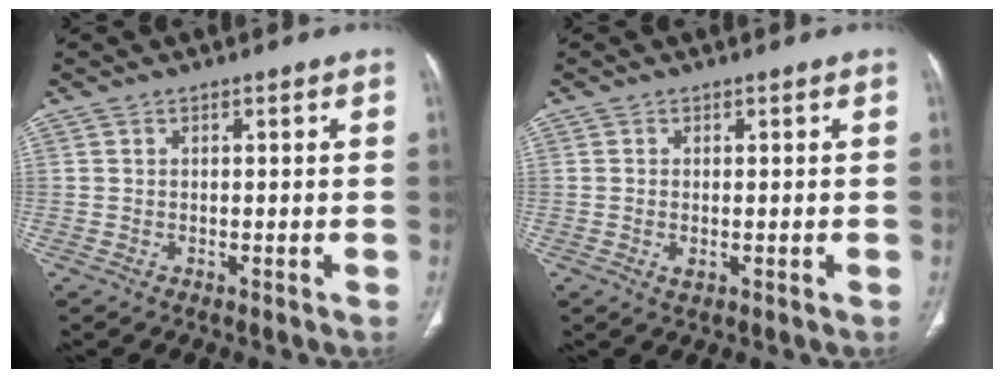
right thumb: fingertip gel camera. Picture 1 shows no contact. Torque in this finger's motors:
{"motor_torque": [-0.21, -0.05, -0.27, 0.13, 0.06]}